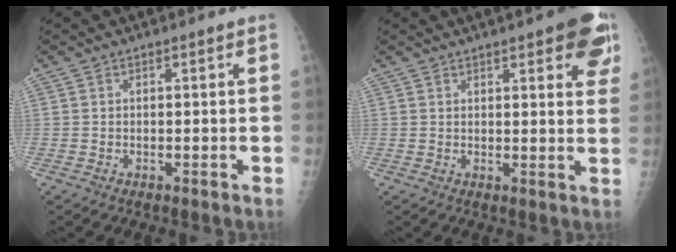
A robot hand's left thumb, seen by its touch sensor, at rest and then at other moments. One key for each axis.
{"total": 10.7, "fx": 5.8, "fy": 3.2, "fz": 8.4, "tx": -0.068, "ty": -0.015, "tz": 0.065}